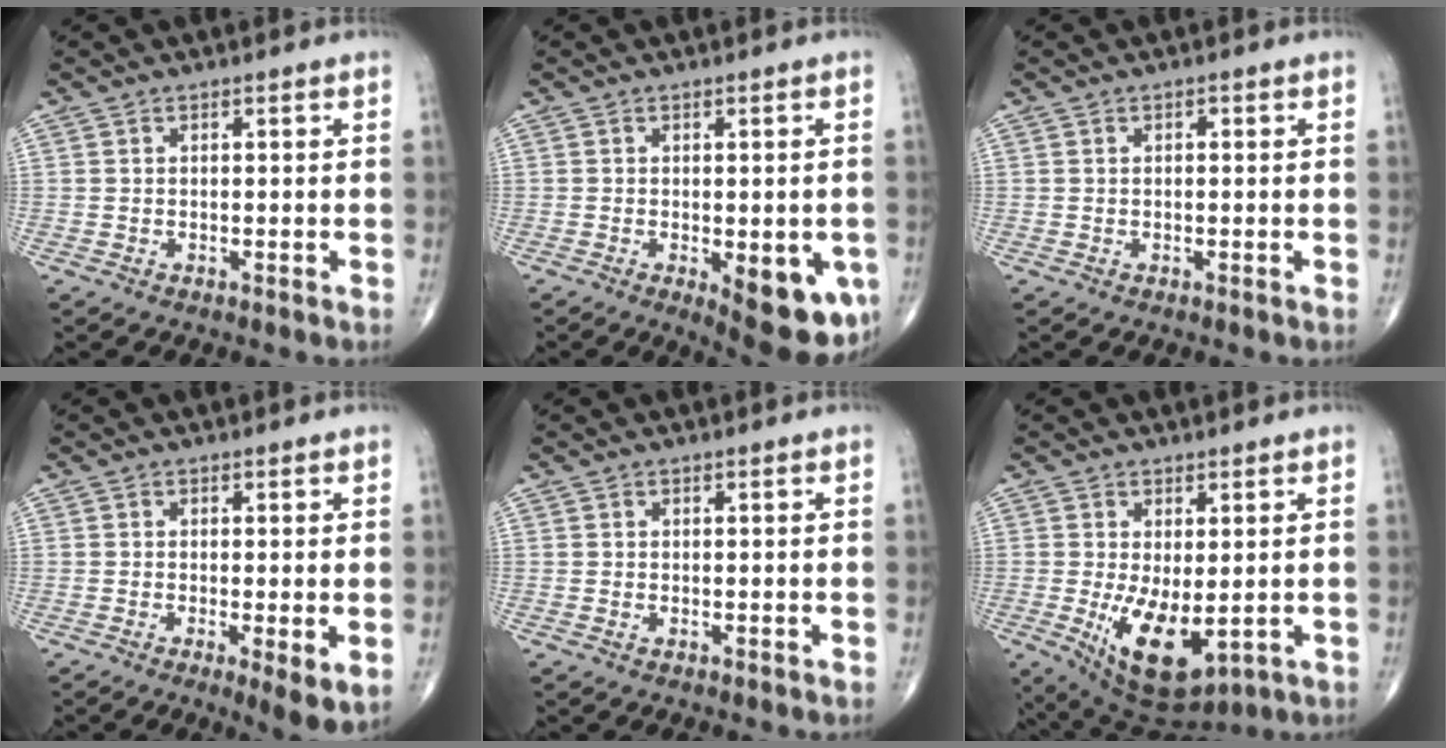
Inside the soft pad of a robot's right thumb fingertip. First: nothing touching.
{"total": 11.8, "force": [-3.8, 4.7, 10.2], "torque": [-0.106, -0.009, -0.038]}
{"total": 0.6, "force": [0.1, 0.4, 0.4], "torque": [-0.008, 0.002, 0.002]}
{"total": 5.0, "force": [-1.1, 1.1, 4.8], "torque": [-0.080, -0.017, -0.021]}
{"total": 0.0}
{"total": 11.2, "force": [-2.0, 5.3, 9.7], "torque": [-0.156, -0.024, -0.011]}